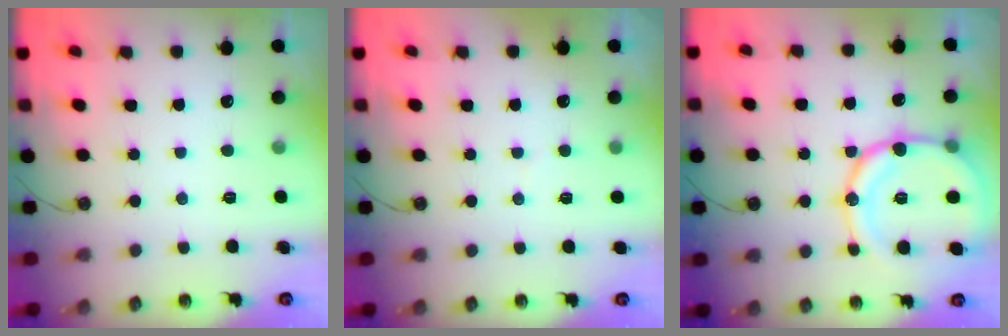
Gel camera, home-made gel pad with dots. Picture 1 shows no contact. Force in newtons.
{"total": 2.7, "press": 2.6, "slide": 0.2}
{"total": 18.3, "press": 18.0, "slide": 3.5}